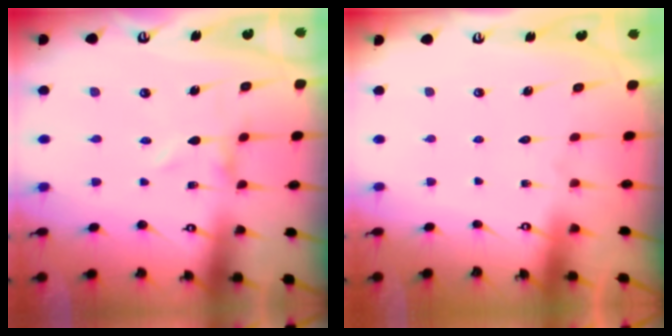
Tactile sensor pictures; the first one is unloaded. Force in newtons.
{"total": 1.6, "press": 1.6, "slide": 0.1}